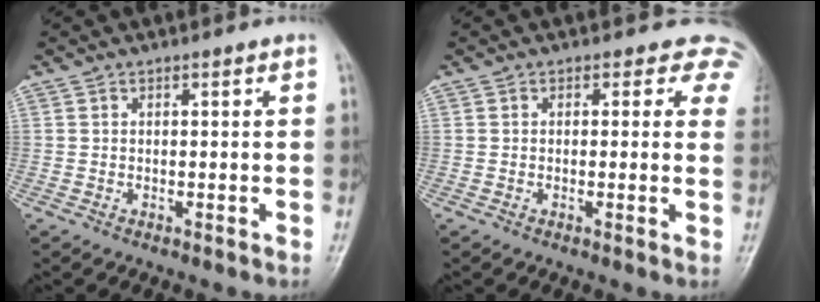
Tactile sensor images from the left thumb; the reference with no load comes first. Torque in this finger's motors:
{"motor_torque": [0.06, -0.03, -0.06, -0.26, 0.05]}